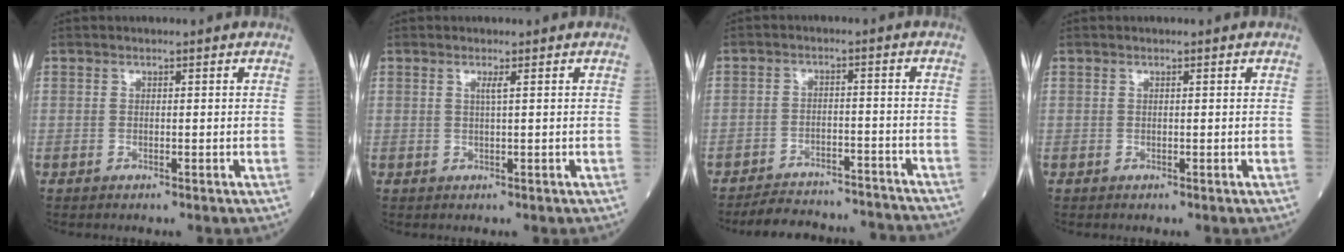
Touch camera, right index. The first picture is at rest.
{"total": 1.0, "force": [0.4, -0.3, 0.9], "torque": [-0.022, -0.002, 0.008]}
{"total": 12.8, "force": [-12.3, 3.0, 2.0], "torque": [-0.024, 0.018, -0.161]}
{"total": 0.0}